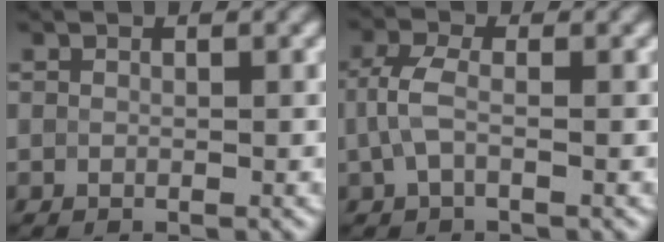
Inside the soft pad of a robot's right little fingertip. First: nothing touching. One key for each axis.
{"total": 2.6, "fx": -0.2, "fy": 1.2, "fz": 2.3, "tx": -0.057, "ty": 0.005, "tz": -0.010}